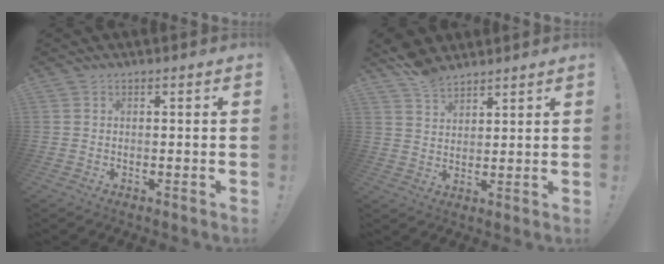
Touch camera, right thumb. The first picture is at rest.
{"total": 7.2, "force": [5.9, 3.4, 2.3], "torque": [-0.046, -0.032, 0.115]}